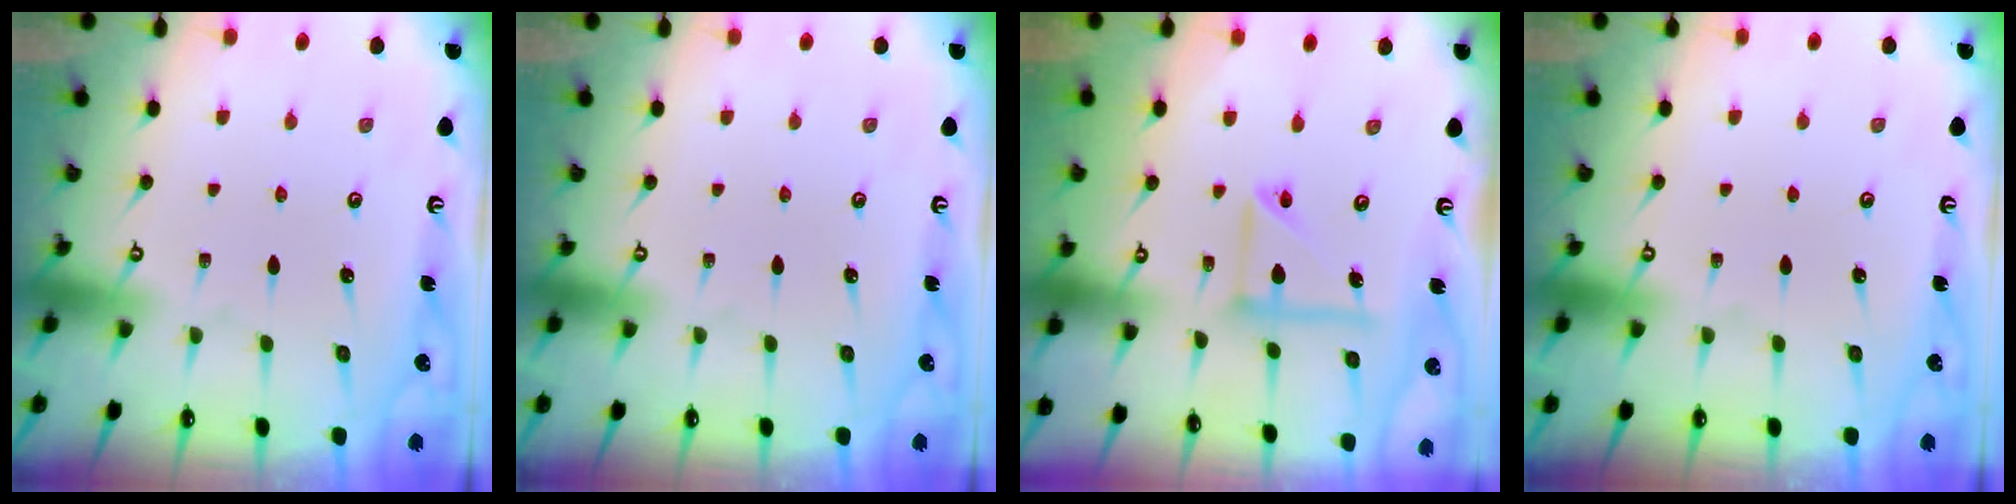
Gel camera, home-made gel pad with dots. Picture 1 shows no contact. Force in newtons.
{"total": 0.0}
{"total": 11.2, "press": 11.1, "slide": 1.3}
{"total": 0.0}